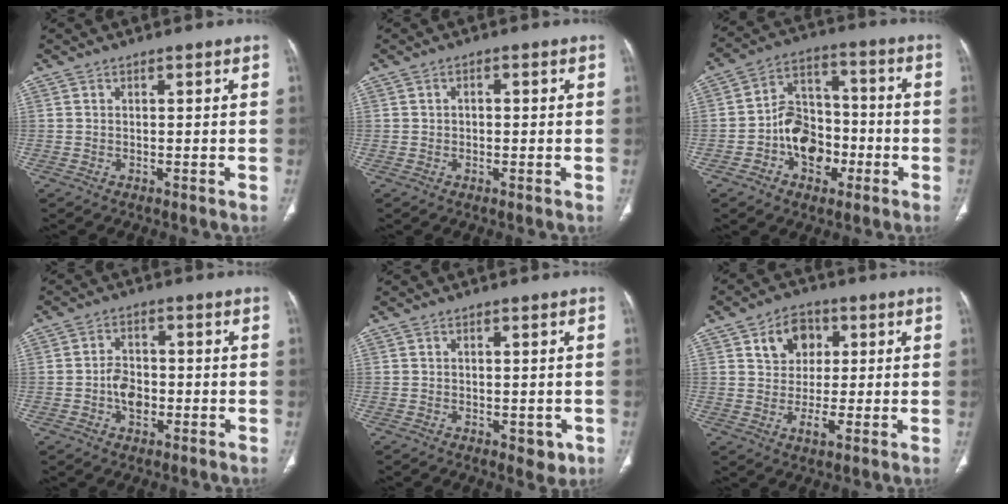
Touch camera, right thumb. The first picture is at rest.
{"total": 1.2, "force": [0.1, 0.9, 0.8], "torque": [-0.011, 0.003, 0.000]}
{"total": 12.2, "force": [-3.8, 9.1, 7.1], "torque": [-0.074, 0.046, -0.066]}
{"total": 5.2, "force": [-1.3, 3.8, 3.4], "torque": [-0.041, 0.012, -0.024]}
{"total": 3.1, "force": [-0.8, 2.0, 2.2], "torque": [-0.009, -0.003, -0.004]}
{"total": 8.8, "force": [2.5, 6.7, 5.1], "torque": [-0.050, -0.004, 0.040]}